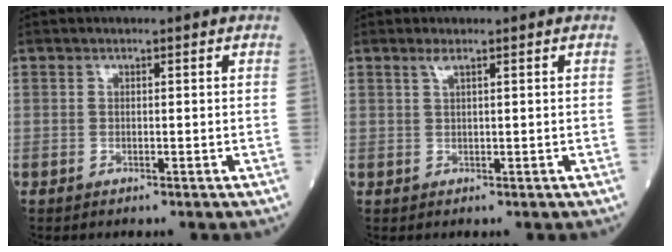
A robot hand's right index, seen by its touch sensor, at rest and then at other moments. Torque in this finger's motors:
{"motor_torque": [-0.06, 0.01, -0.01, 0.03]}